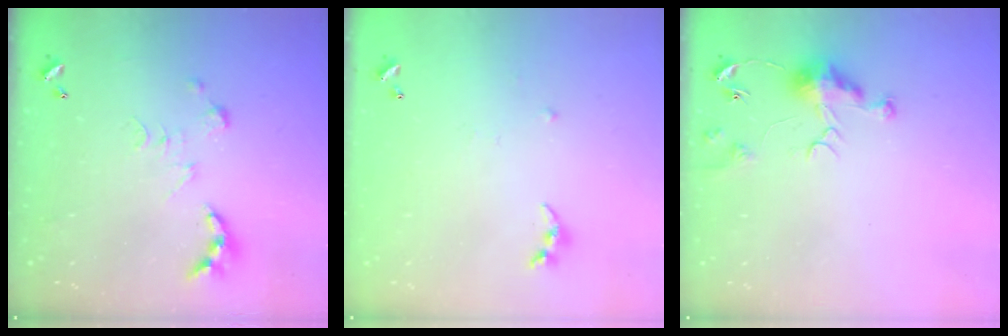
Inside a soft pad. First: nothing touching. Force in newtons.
{"total": 5.4, "press": 5.4, "slide": 0.6}
{"total": 7.0, "press": 7.0, "slide": 0.7}